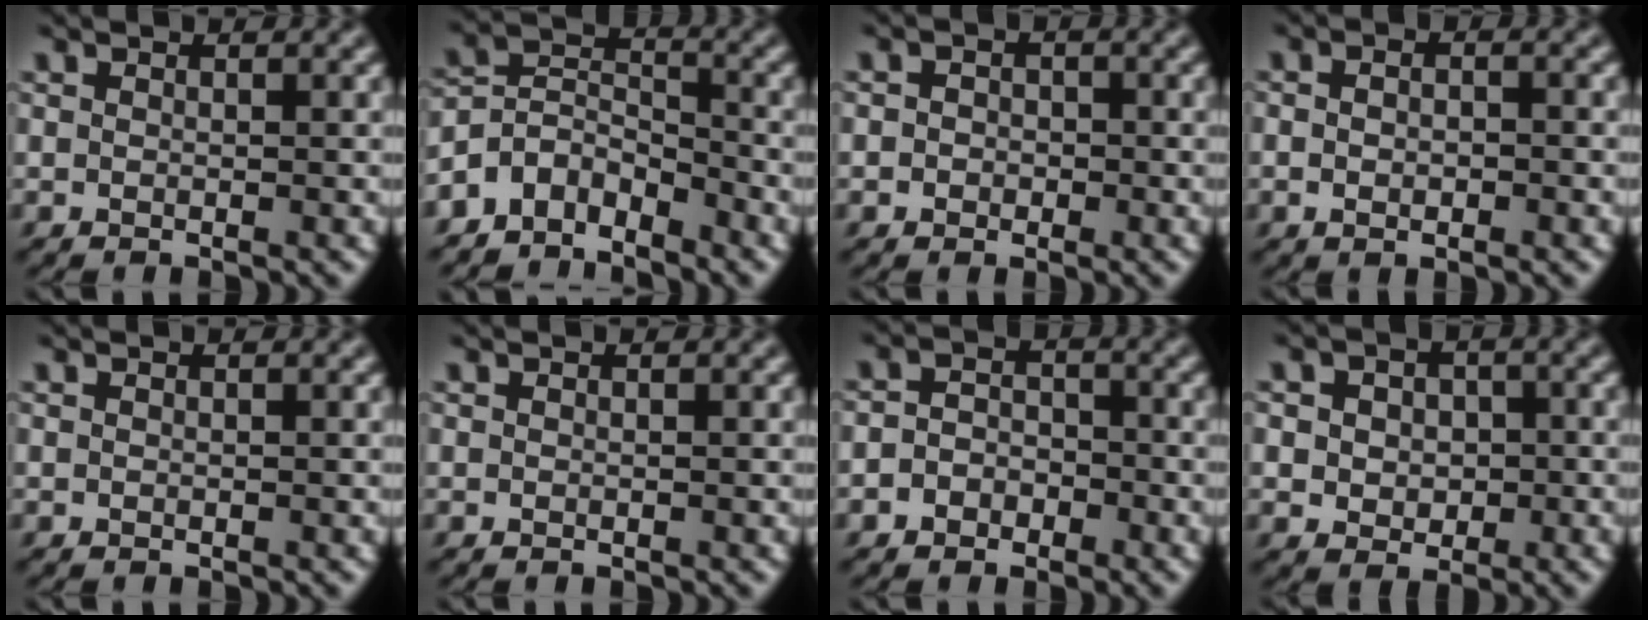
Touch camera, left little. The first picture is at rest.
{"total": 4.3, "force": [-3.5, 2.1, 1.3], "torque": [-0.023, 0.008, -0.077]}
{"total": 2.2, "force": [-0.1, 1.9, 0.9], "torque": [0.005, 0.007, -0.027]}
{"total": 2.1, "force": [-0.6, 1.0, 1.7], "torque": [-0.032, 0.003, -0.010]}
{"total": 0.0}
{"total": 0.0}
{"total": 2.8, "force": [-1.3, 2.2, 1.1], "torque": [0.004, 0.005, -0.039]}
{"total": 5.2, "force": [0.7, 4.2, 3.0], "torque": [-0.040, 0.025, -0.012]}